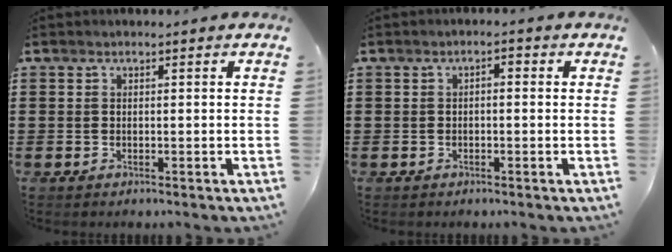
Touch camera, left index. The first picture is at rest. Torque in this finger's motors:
{"motor_torque": [0.30, 0.19, 0.06, 0.03]}